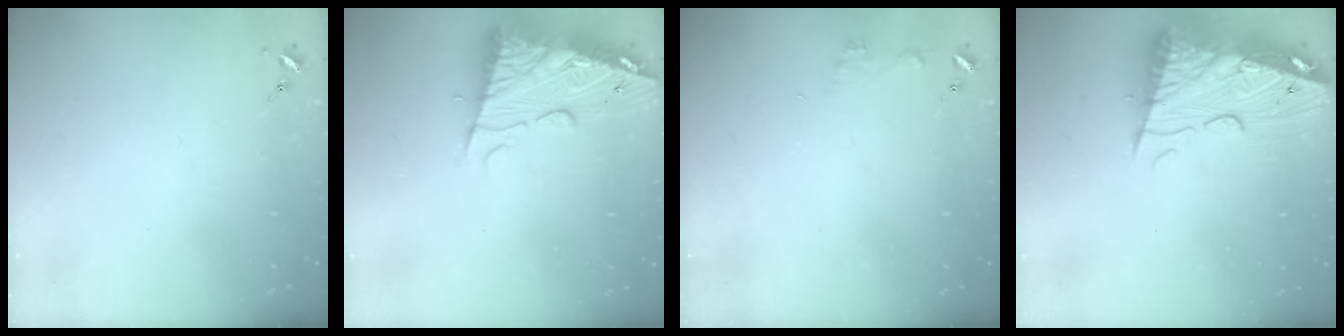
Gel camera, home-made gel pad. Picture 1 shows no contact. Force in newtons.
{"total": 13.1, "press": 13.1, "slide": 1.3}
{"total": 4.6, "press": 4.5, "slide": 0.4}
{"total": 18.4, "press": 18.3, "slide": 1.5}